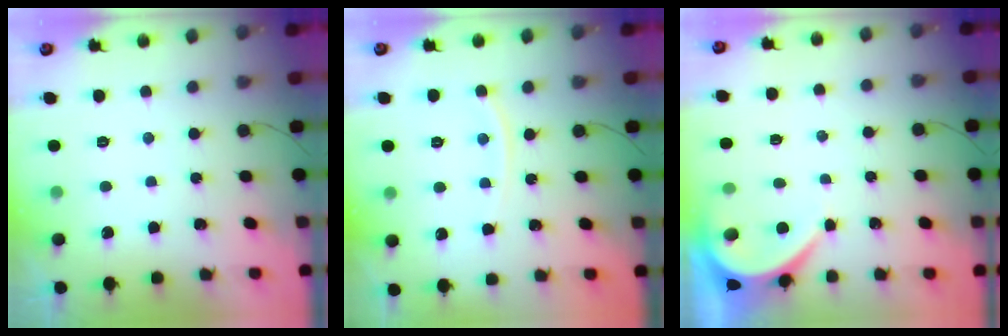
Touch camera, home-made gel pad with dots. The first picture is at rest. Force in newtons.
{"total": 5.7, "press": 5.7, "slide": 0.7}
{"total": 4.0, "press": 3.9, "slide": 0.6}